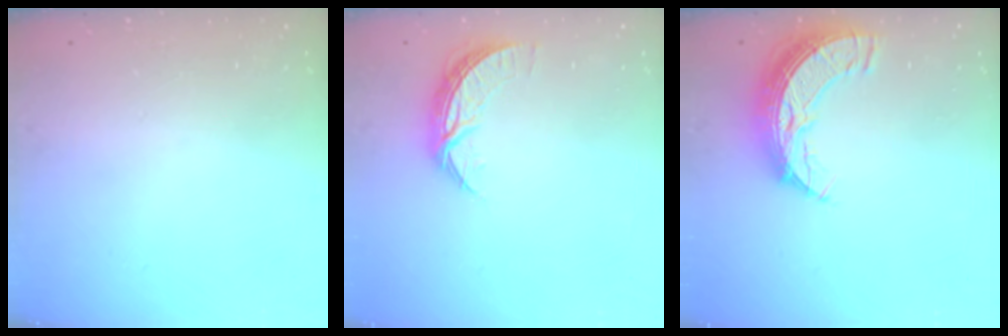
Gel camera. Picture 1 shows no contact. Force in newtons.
{"total": 7.6, "press": 7.6, "slide": 0.1}
{"total": 10.9, "press": 10.9, "slide": 0.9}